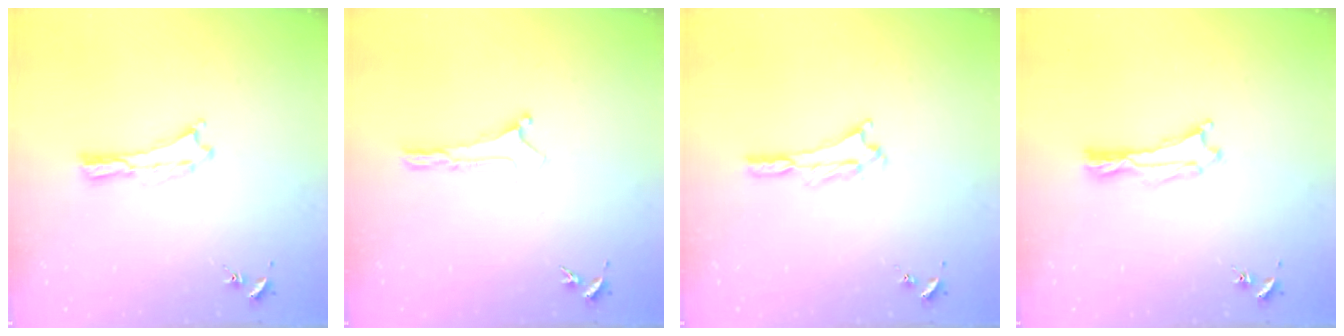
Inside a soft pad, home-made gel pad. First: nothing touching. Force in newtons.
{"total": 0.0}
{"total": 1.8, "press": 1.8, "slide": 0.1}
{"total": 0.6, "press": 0.6, "slide": 0.1}